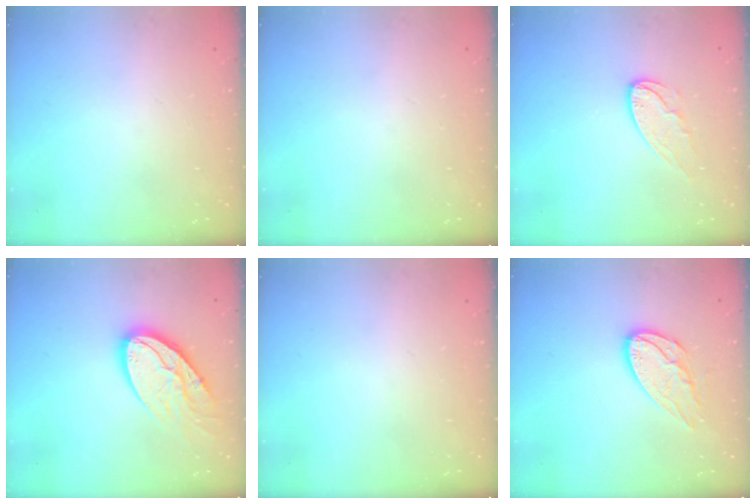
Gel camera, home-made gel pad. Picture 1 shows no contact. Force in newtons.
{"total": 0.0}
{"total": 7.5, "press": 7.5, "slide": 0.3}
{"total": 15.6, "press": 15.5, "slide": 1.7}
{"total": 0.0}
{"total": 10.9, "press": 10.9, "slide": 0.6}